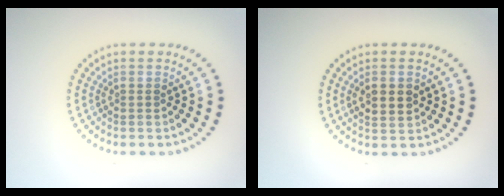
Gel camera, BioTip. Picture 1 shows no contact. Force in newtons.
{"total": 2.9, "press": 2.9, "slide": 0.3}